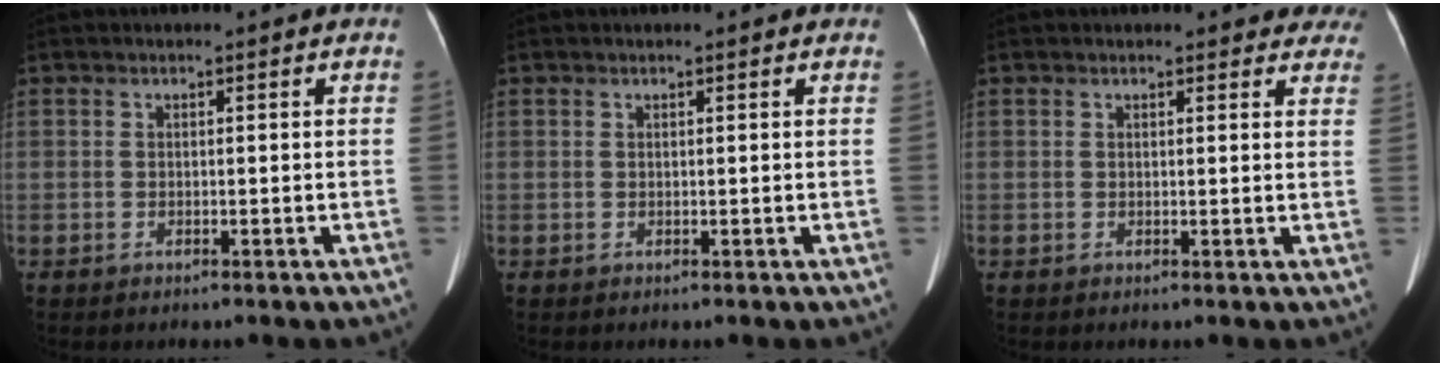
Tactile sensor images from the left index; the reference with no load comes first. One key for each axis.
{"total": 1.0, "fx": 0.9, "fy": 0.0, "fz": 0.4, "tx": -0.009, "ty": 0.006, "tz": 0.012}
{"total": 8.0, "fx": 7.3, "fy": 2.6, "fz": 2.0, "tx": 0.009, "ty": -0.007, "tz": 0.058}